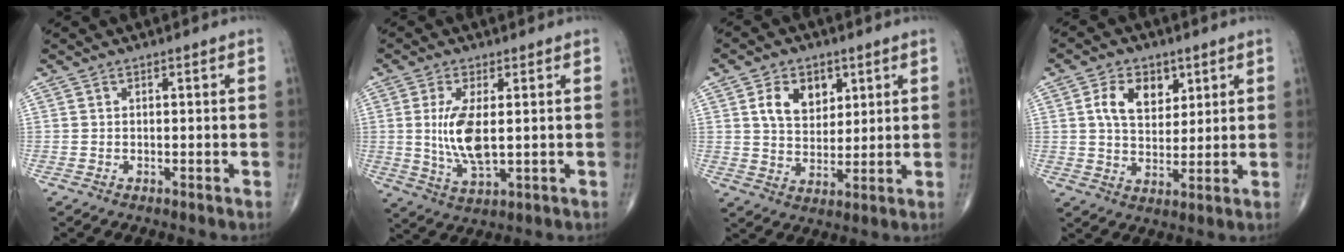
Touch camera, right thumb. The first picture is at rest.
{"total": 8.9, "force": [0.7, 3.3, 8.2], "torque": [-0.171, -0.017, 0.021]}
{"total": 8.8, "force": [3.5, 6.0, 5.3], "torque": [-0.063, -0.018, 0.064]}
{"total": 8.7, "force": [3.3, 5.8, 5.6], "torque": [-0.073, -0.013, 0.060]}